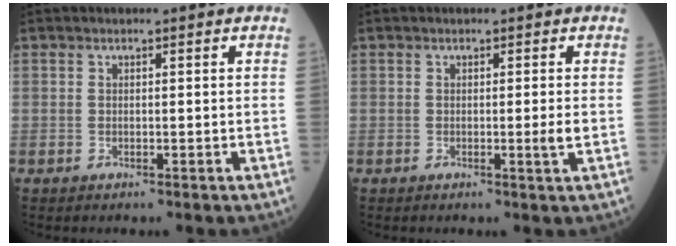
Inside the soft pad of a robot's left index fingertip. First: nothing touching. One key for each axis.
{"total": 1.7, "fx": -0.3, "fy": -0.5, "fz": 1.6, "tx": -0.025, "ty": -0.006, "tz": -0.004}